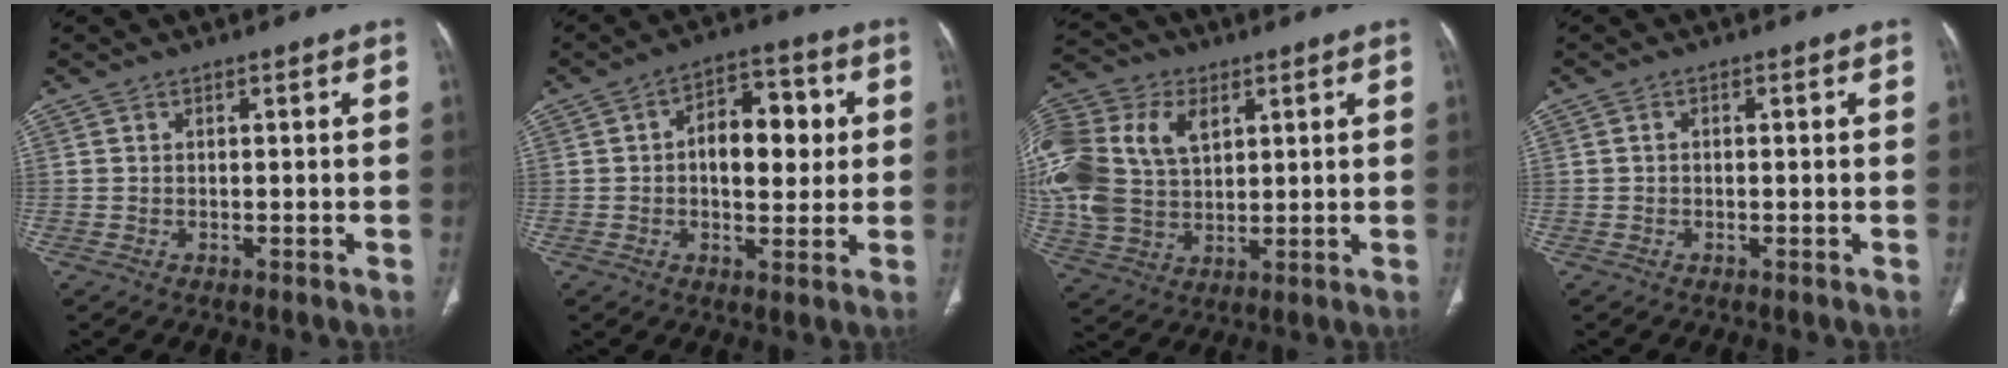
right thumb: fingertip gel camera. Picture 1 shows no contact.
{"total": 11.3, "force": [1.2, 6.6, 9.1], "torque": [-0.103, 0.016, 0.015]}
{"total": 23.3, "force": [6.2, 16.2, 15.5], "torque": [-0.372, 0.025, 0.122]}
{"total": 0.6, "force": [0.0, 0.4, 0.4], "torque": [-0.007, 0.004, -0.003]}